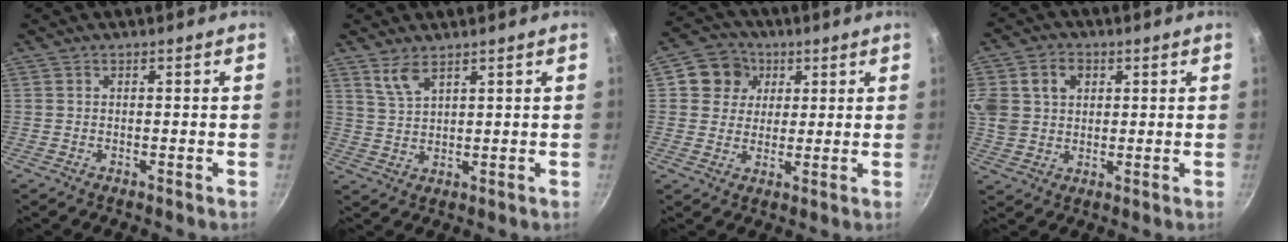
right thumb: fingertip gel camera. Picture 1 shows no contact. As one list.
[{"total": 4.3, "force": [3.0, 1.5, 2.7], "torque": [-0.052, -0.018, 0.067]}, {"total": 8.2, "force": [2.7, 7.3, 2.4], "torque": [-0.004, 0.006, 0.035]}, {"total": 14.2, "force": [3.9, 11.6, 7.3], "torque": [-0.164, 0.018, 0.072]}]